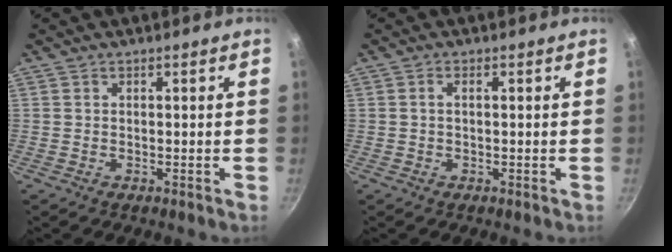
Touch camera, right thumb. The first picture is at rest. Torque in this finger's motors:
{"motor_torque": [-0.02, -0.01, -0.04, -0.15, 0.12]}